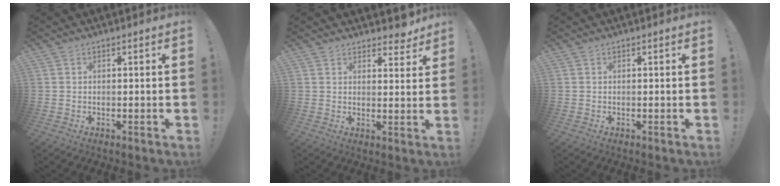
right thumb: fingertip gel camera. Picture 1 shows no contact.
{"total": 5.1, "force": [4.3, 2.3, 1.2], "torque": [0.007, -0.038, 0.075]}
{"total": 0.0}